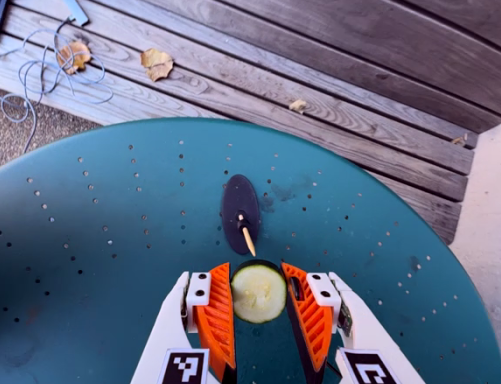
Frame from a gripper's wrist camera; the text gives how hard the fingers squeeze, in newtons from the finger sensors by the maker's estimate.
{"total": 11.7, "left": 11.7, "right": 11.8}